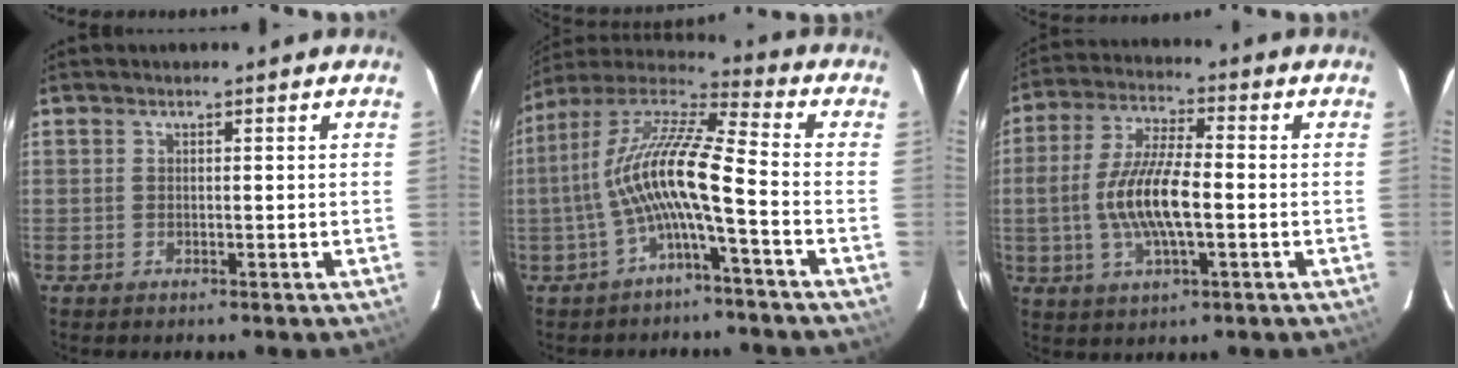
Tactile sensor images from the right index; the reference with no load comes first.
{"total": 12.8, "force": [-3.2, 1.1, 12.4], "torque": [-0.244, 0.014, -0.065]}
{"total": 12.1, "force": [-1.9, 3.6, 11.4], "torque": [-0.232, 0.001, -0.037]}